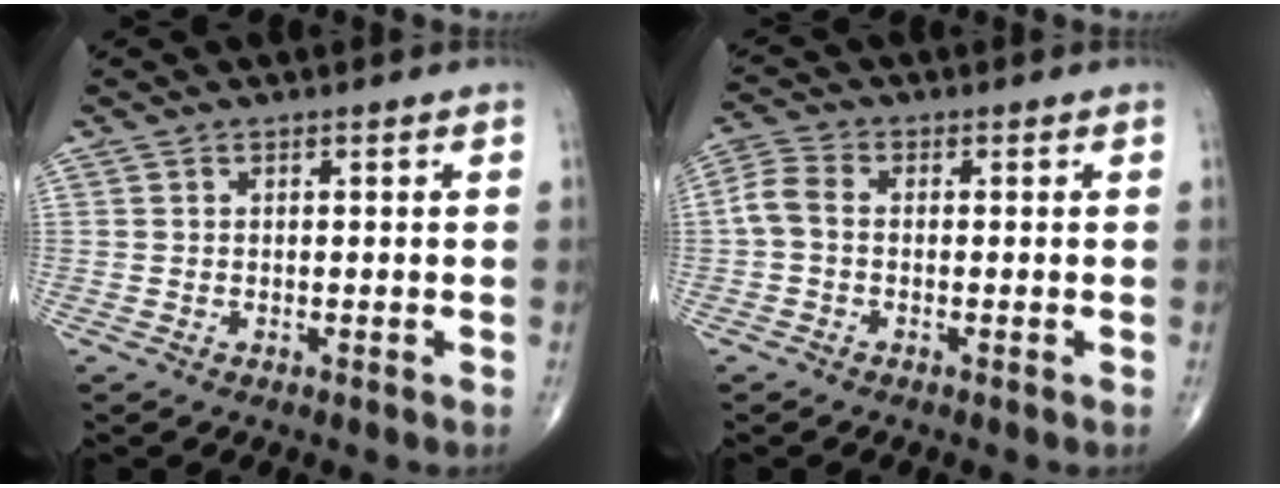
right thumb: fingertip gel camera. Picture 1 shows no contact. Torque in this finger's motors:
{"motor_torque": [-0.10, 0.20, 0.43, -0.07, 0.12]}